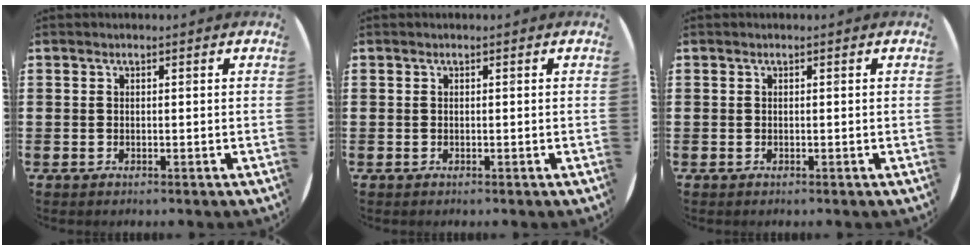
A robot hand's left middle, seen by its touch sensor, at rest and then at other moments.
{"total": 0.0}
{"total": 0.0}